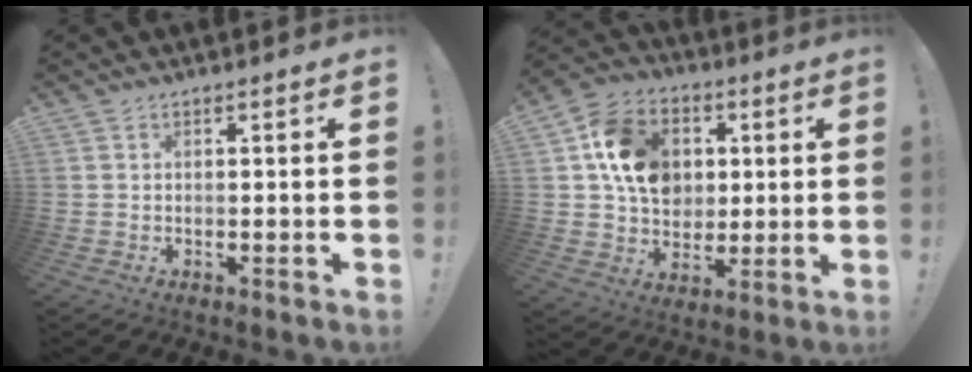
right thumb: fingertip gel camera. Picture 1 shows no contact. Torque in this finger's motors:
{"motor_torque": [1.58, 2.45, 0.58, -0.35, 0.42]}